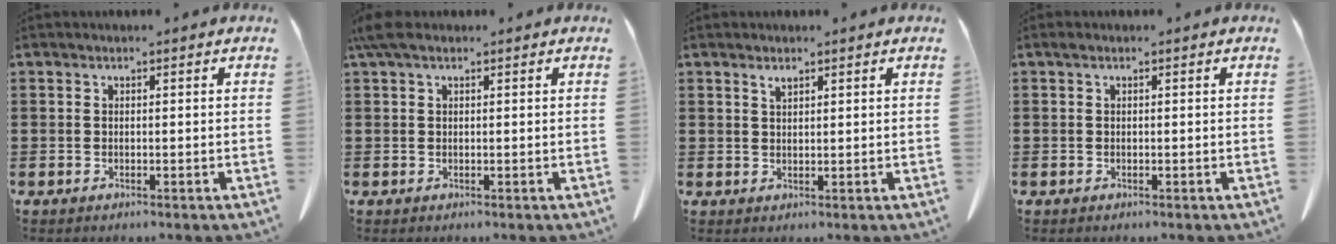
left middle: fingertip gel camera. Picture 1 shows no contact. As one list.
[{"total": 2.3, "force": [1.1, 1.0, 1.7], "torque": [-0.047, 0.002, 0.018]}, {"total": 1.3, "force": [1.0, 0.2, 0.8], "torque": [-0.018, 0.000, 0.019]}, {"total": 0.6, "force": [0.1, 0.5, 0.3], "torque": [-0.009, 0.003, 0.002]}]